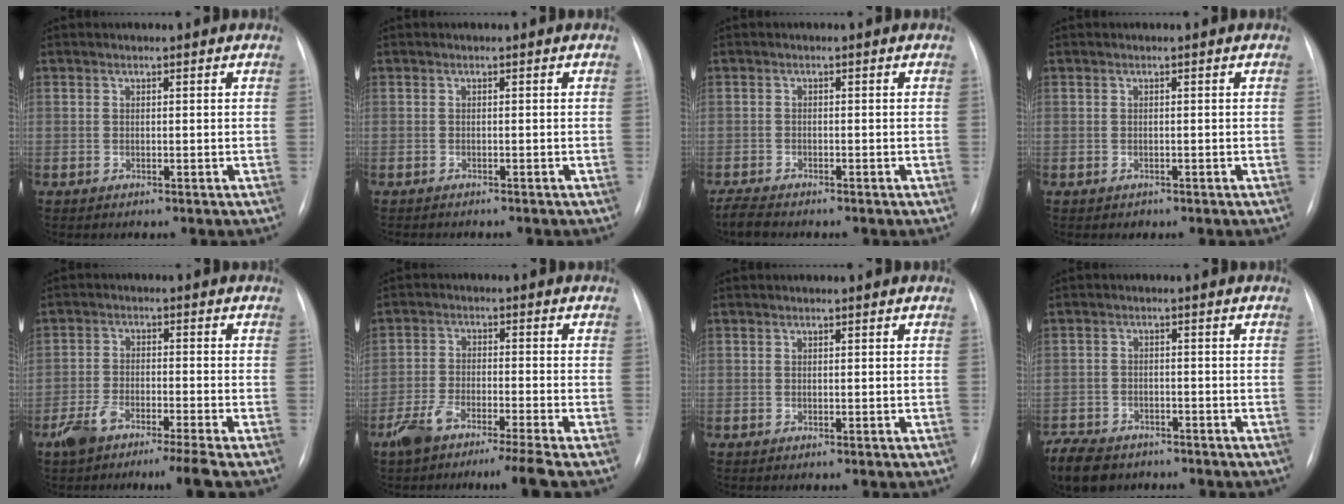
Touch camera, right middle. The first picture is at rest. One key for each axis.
{"total": 2.6, "fx": -2.2, "fy": 0.7, "fz": 1.1, "tx": -0.018, "ty": -0.005, "tz": -0.021}
{"total": 3.0, "fx": -2.7, "fy": 0.6, "fz": 1.2, "tx": -0.023, "ty": -0.010, "tz": -0.043}
{"total": 0.6, "fx": -0.3, "fy": 0.5, "fz": 0.1, "tx": -0.005, "ty": 0.002, "tz": -0.003}
{"total": 7.1, "fx": -5.1, "fy": 0.3, "fz": 4.9, "tx": -0.098, "ty": -0.012, "tz": -0.094}
{"total": 8.1, "fx": -6.0, "fy": 0.1, "fz": 5.5, "tx": -0.108, "ty": -0.014, "tz": -0.107}
{"total": 0.0}
{"total": 9.9, "fx": -7.5, "fy": 5.2, "fz": 3.8, "tx": -0.082, "ty": -0.008, "tz": -0.115}